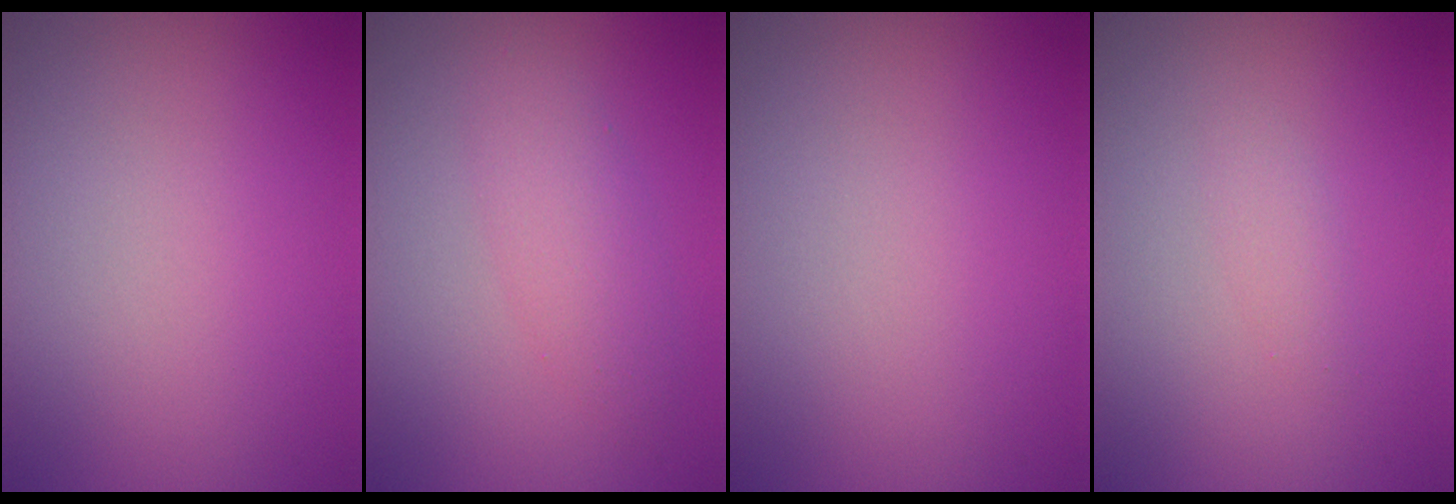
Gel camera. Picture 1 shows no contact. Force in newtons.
{"total": 2.5, "press": 2.5, "slide": 0.1}
{"total": 0.0}
{"total": 0.8, "press": 0.8, "slide": 0.0}